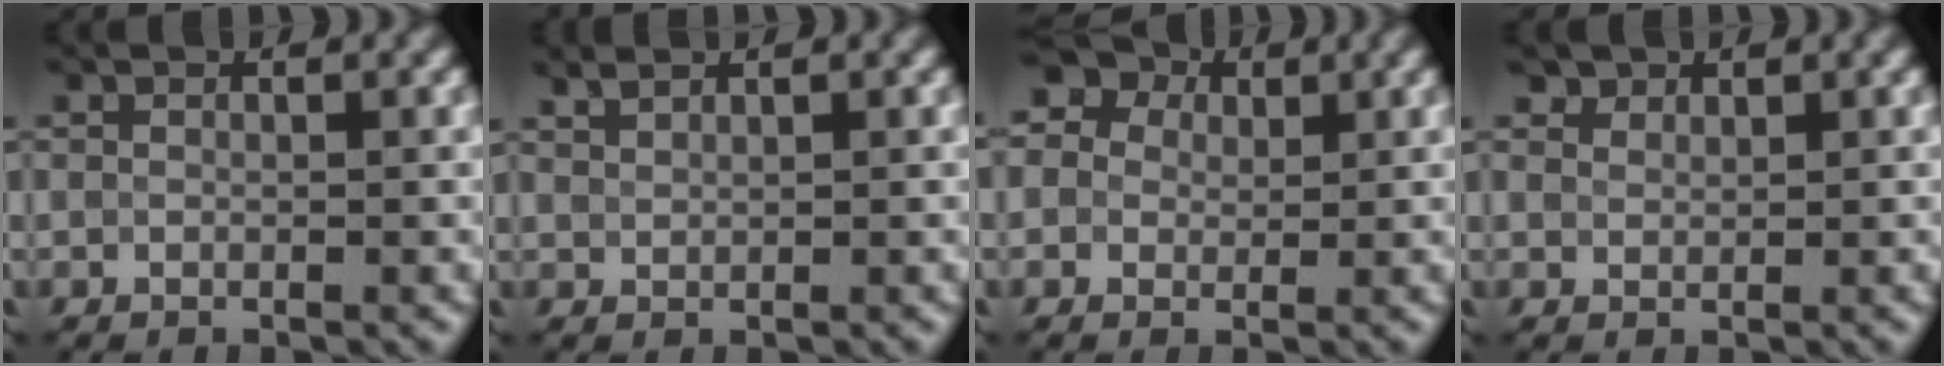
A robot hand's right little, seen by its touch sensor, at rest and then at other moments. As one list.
[{"total": 1.1, "force": [1.1, 0.2, 0.3], "torque": [-0.009, 0.002, 0.026]}, {"total": 7.9, "force": [3.8, 5.9, 3.5], "torque": [-0.060, 0.040, 0.025]}, {"total": 1.7, "force": [1.4, 0.8, 0.3], "torque": [-0.009, -0.006, 0.035]}]